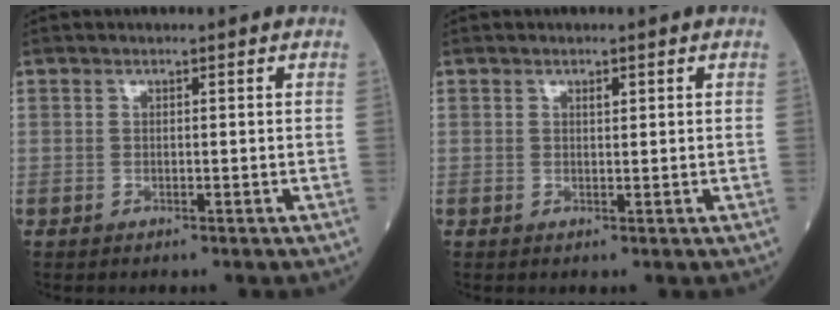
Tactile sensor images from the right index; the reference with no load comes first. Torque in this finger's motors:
{"motor_torque": [0.22, 0.14, 0.12, 0.02]}